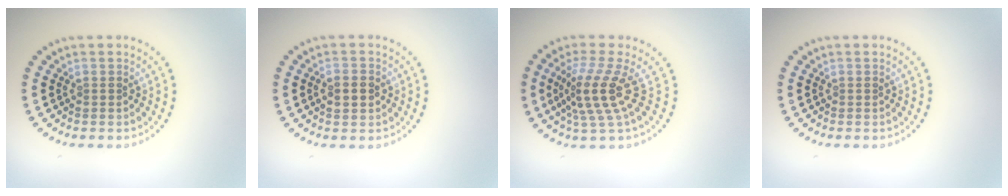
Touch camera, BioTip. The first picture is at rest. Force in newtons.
{"total": 1.9, "press": 1.8, "slide": 0.2}
{"total": 4.0, "press": 2.8, "slide": 2.9}
{"total": 0.0}